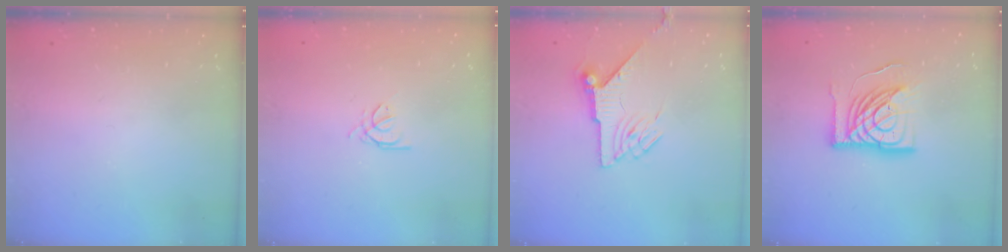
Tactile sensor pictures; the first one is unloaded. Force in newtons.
{"total": 1.2, "press": 1.1, "slide": 0.4}
{"total": 7.3, "press": 7.3, "slide": 0.7}
{"total": 17.5, "press": 17.4, "slide": 2.2}